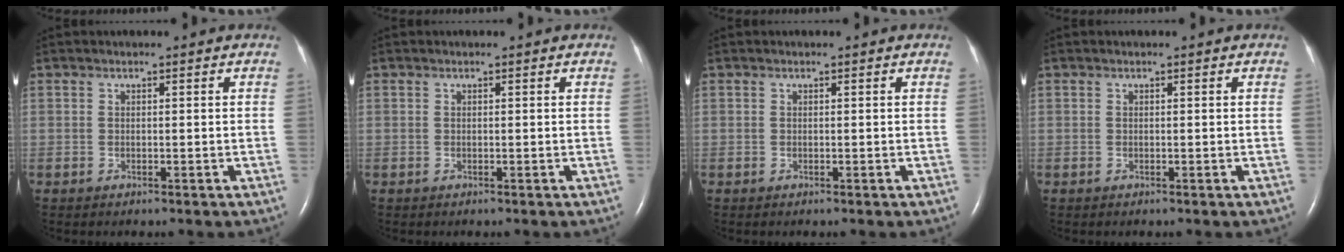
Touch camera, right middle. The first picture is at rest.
{"total": 0.0}
{"total": 0.0}
{"total": 0.0}